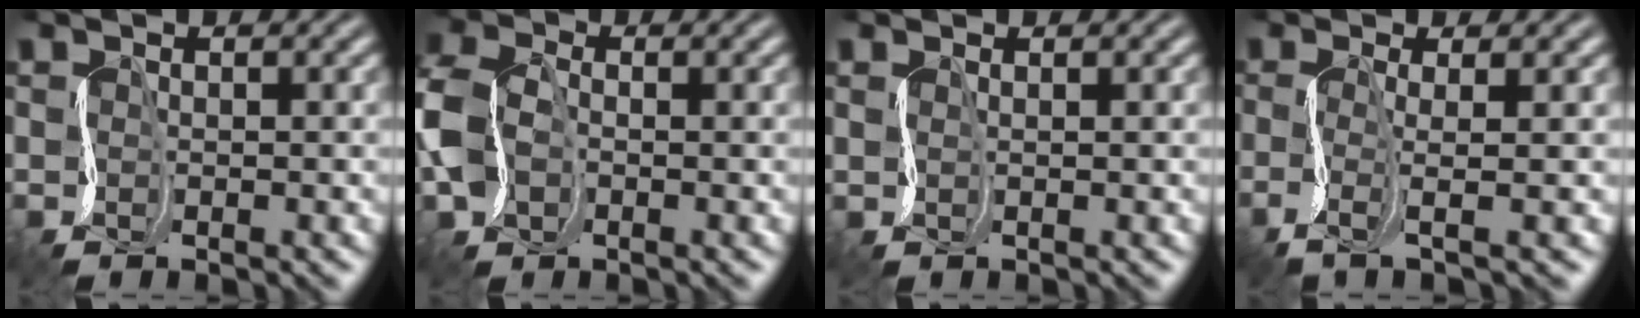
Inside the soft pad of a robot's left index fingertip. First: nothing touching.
{"total": 5.0, "force": [-0.9, 3.8, 3.1], "torque": [-0.104, 0.000, -0.028]}
{"total": 1.0, "force": [1.0, 0.2, -0.1], "torque": [0.000, 0.004, 0.011]}
{"total": 2.1, "force": [-0.5, 0.1, 2.0], "torque": [-0.058, -0.003, -0.021]}